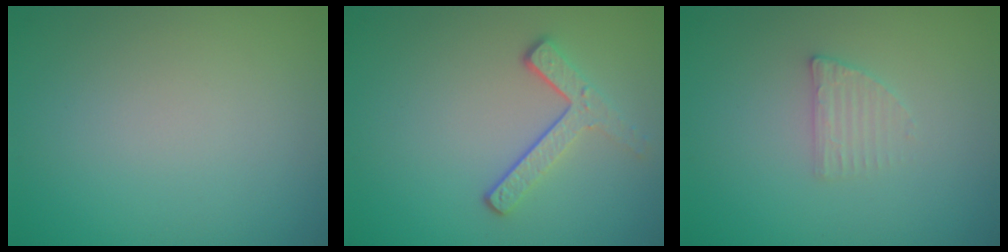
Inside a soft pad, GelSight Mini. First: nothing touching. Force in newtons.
{"total": 3.0, "press": 2.2, "slide": 2.0}
{"total": 1.6, "press": 1.5, "slide": 0.3}